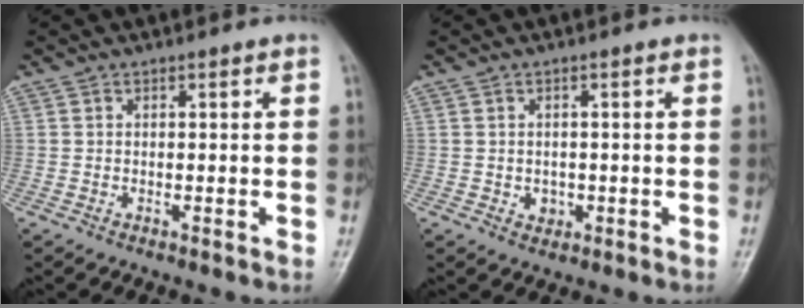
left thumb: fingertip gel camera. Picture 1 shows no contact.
{"total": 2.0, "force": [-0.4, 1.7, 0.9], "torque": [-0.005, 0.002, -0.001]}